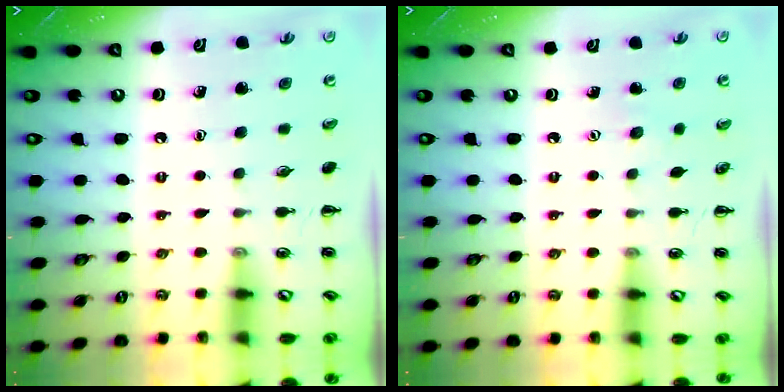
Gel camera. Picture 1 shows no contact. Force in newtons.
{"total": 3.2, "press": 3.1, "slide": 0.7}